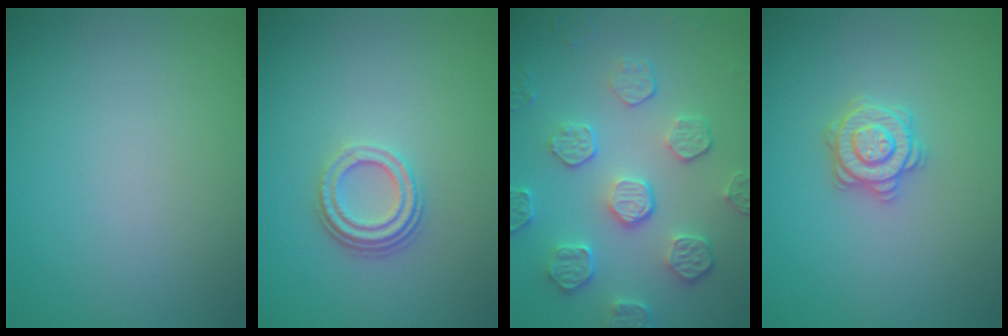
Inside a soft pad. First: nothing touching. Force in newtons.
{"total": 3.1, "press": 2.2, "slide": 2.2}
{"total": 5.6, "press": 4.2, "slide": 3.7}
{"total": 2.8, "press": 2.8, "slide": 0.4}